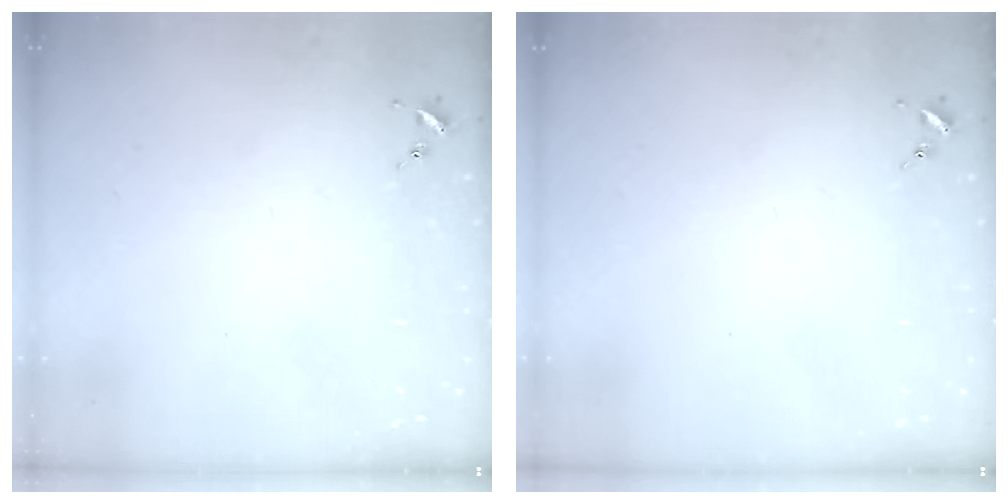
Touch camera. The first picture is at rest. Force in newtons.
{"total": 0.0}